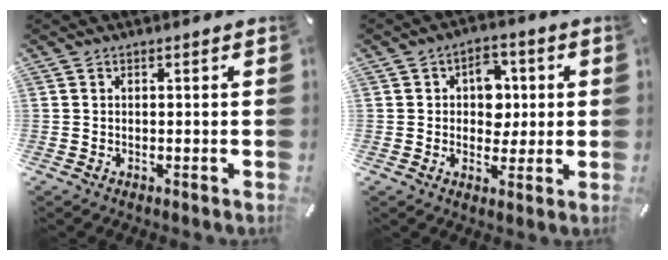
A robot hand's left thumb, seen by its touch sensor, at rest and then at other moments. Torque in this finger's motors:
{"motor_torque": [0.80, 1.33, 0.44, -0.31, 0.20]}